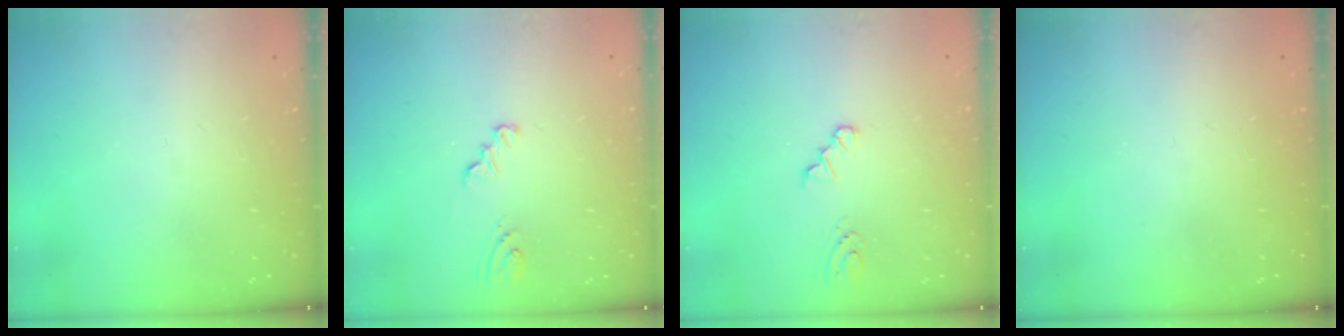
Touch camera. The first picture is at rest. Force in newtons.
{"total": 2.3, "press": 2.3, "slide": 0.2}
{"total": 0.0}
{"total": 0.0}